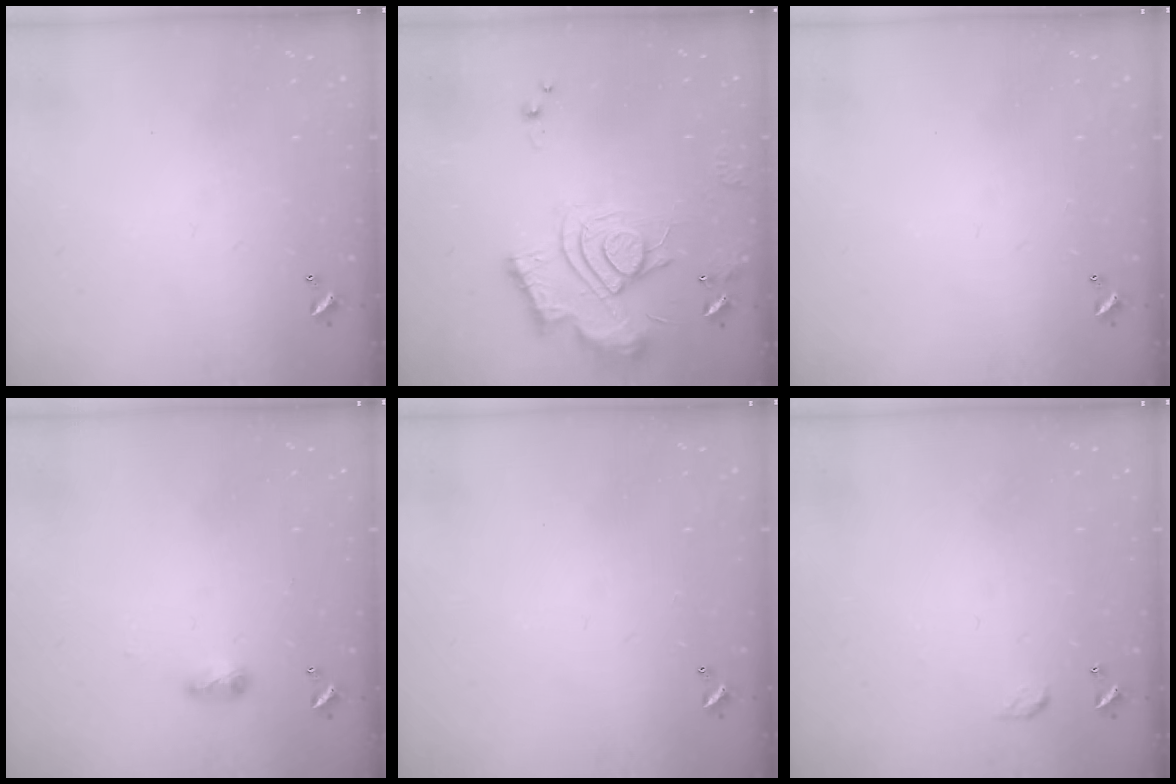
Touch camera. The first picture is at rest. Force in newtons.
{"total": 13.8, "press": 13.8, "slide": 1.3}
{"total": 0.0}
{"total": 4.1, "press": 4.1, "slide": 0.5}
{"total": 0.0}
{"total": 3.2, "press": 3.2, "slide": 0.4}